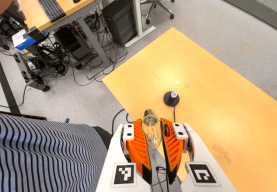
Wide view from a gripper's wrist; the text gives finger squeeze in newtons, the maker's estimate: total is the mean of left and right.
{"total": 21.1, "left": 26.5, "right": 15.7}